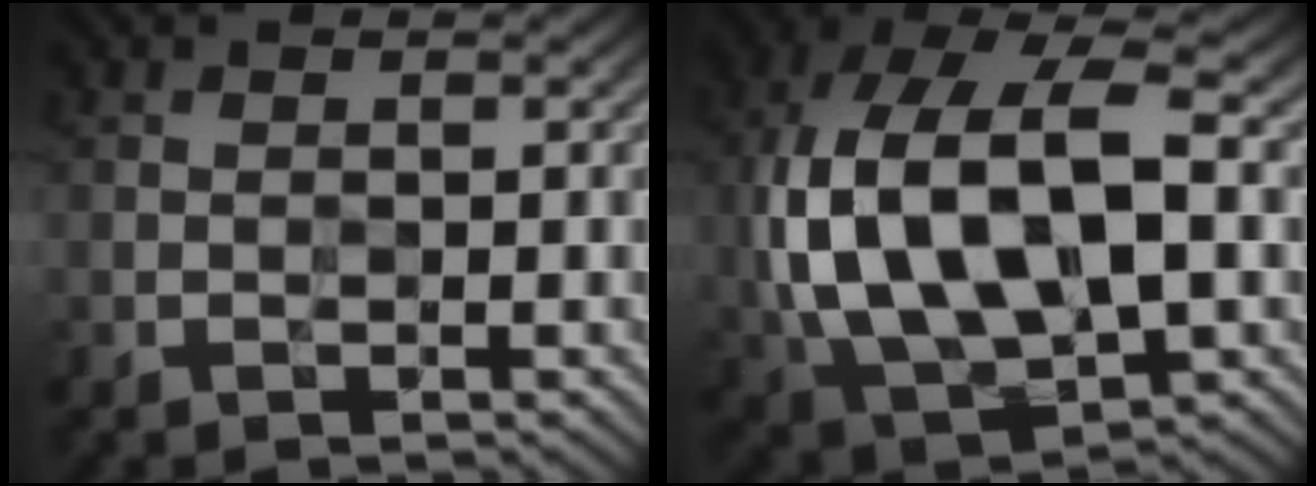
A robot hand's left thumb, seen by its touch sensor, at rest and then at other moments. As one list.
[{"total": 18.9, "force": [0.0, 10.3, 15.9], "torque": [-0.352, -0.001, 0.011]}]